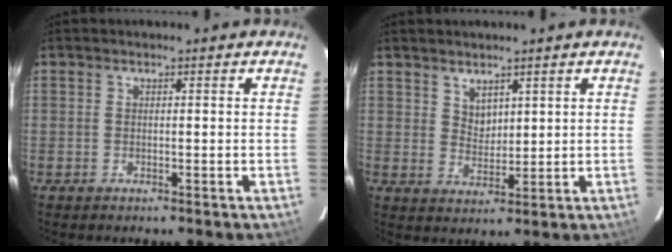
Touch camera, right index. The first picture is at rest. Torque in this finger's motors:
{"motor_torque": [-0.27, 0.08, 0.02, 0.00]}